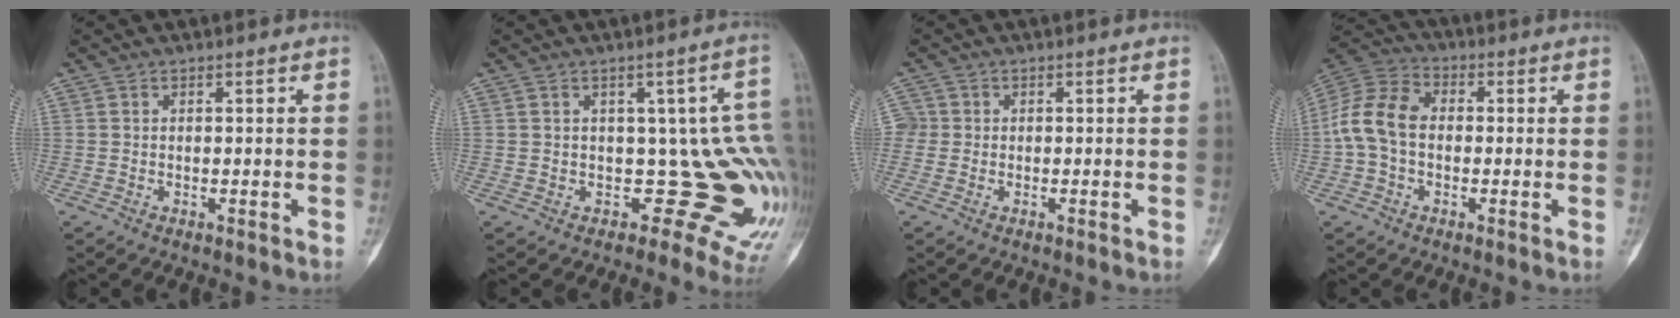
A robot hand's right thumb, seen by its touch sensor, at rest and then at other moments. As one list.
[{"total": 10.8, "force": [-1.2, 7.0, 8.2], "torque": [-0.024, -0.002, -0.011]}, {"total": 2.5, "force": [0.0, 2.4, 0.6], "torque": [0.002, 0.008, -0.002]}, {"total": 10.6, "force": [-0.6, 7.6, 7.3], "torque": [-0.142, 0.034, -0.023]}]